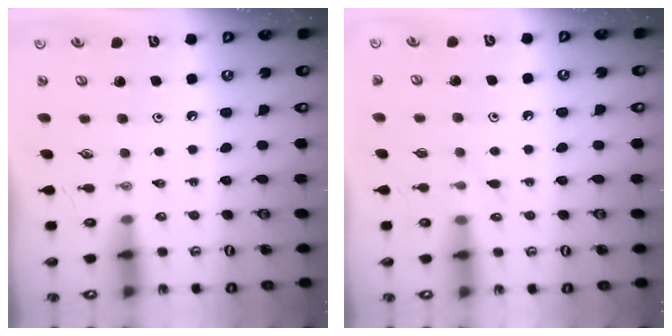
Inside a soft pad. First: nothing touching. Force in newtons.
{"total": 5.0, "press": 4.9, "slide": 0.3}